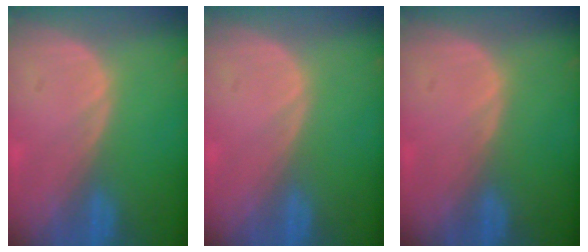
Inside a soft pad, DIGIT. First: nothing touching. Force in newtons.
{"total": 0.0}
{"total": 0.0}